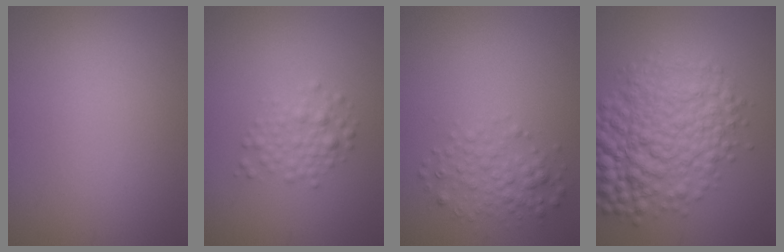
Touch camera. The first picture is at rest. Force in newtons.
{"total": 2.2, "press": 2.2, "slide": 0.1}
{"total": 2.6, "press": 2.6, "slide": 0.0}
{"total": 8.5, "press": 8.5, "slide": 0.1}